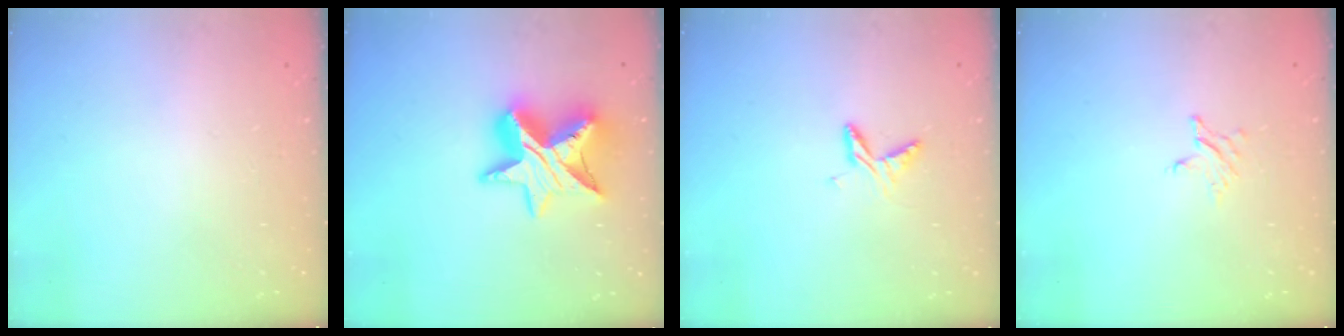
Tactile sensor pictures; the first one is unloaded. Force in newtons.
{"total": 15.2, "press": 15.1, "slide": 1.1}
{"total": 6.0, "press": 6.0, "slide": 0.6}
{"total": 2.7, "press": 2.7, "slide": 0.3}